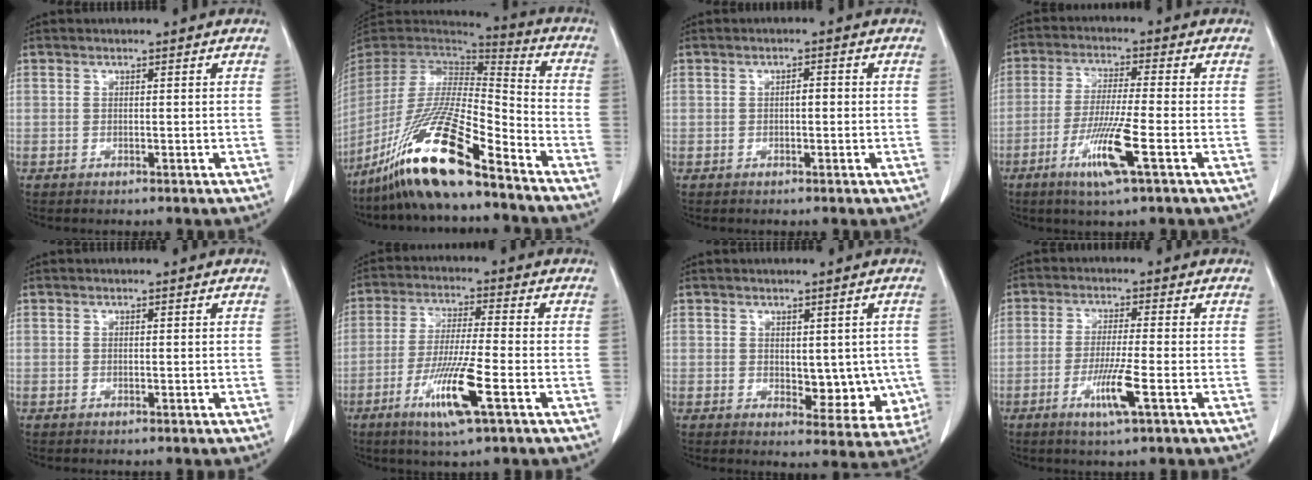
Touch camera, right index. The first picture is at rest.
{"total": 18.9, "force": [-12.9, 1.5, 13.7], "torque": [-0.294, -0.046, -0.246]}
{"total": 1.3, "force": [-0.1, 0.5, 1.2], "torque": [-0.017, 0.004, -0.003]}
{"total": 9.0, "force": [-3.8, -0.3, 8.1], "torque": [-0.160, -0.019, -0.074]}
{"total": 0.0}
{"total": 10.2, "force": [-4.3, 0.0, 9.3], "torque": [-0.181, -0.019, -0.082]}
{"total": 7.6, "force": [-0.1, 4.3, 6.3], "torque": [-0.054, -0.008, 0.008]}
{"total": 6.2, "force": [-2.5, -0.3, 5.6], "torque": [-0.108, -0.015, -0.047]}